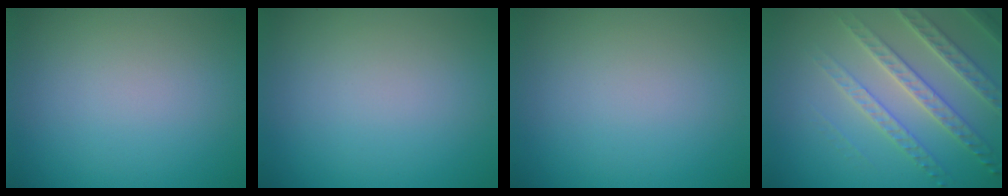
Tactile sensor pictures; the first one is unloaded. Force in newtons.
{"total": 0.0}
{"total": 0.0}
{"total": 4.3, "press": 4.2, "slide": 1.1}